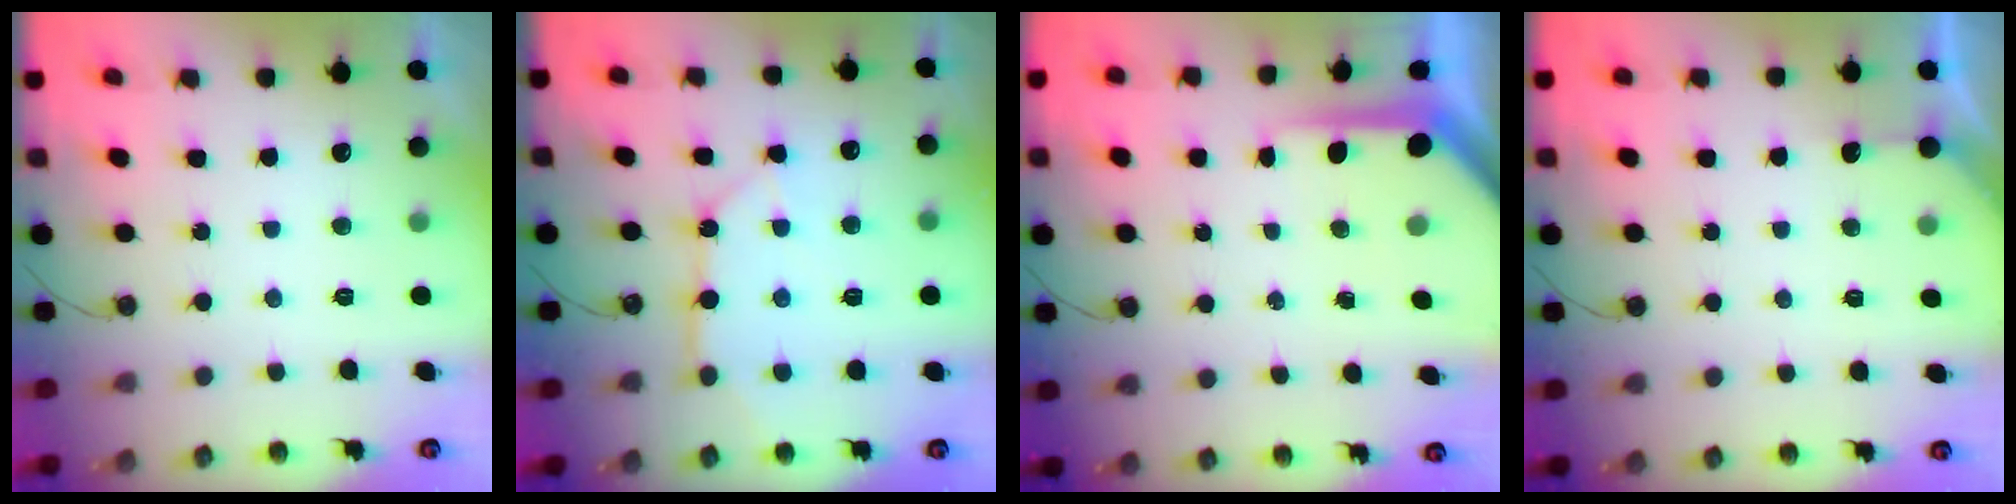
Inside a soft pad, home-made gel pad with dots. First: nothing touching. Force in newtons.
{"total": 11.4, "press": 11.3, "slide": 1.1}
{"total": 7.4, "press": 7.4, "slide": 0.7}
{"total": 2.3, "press": 2.3, "slide": 0.3}